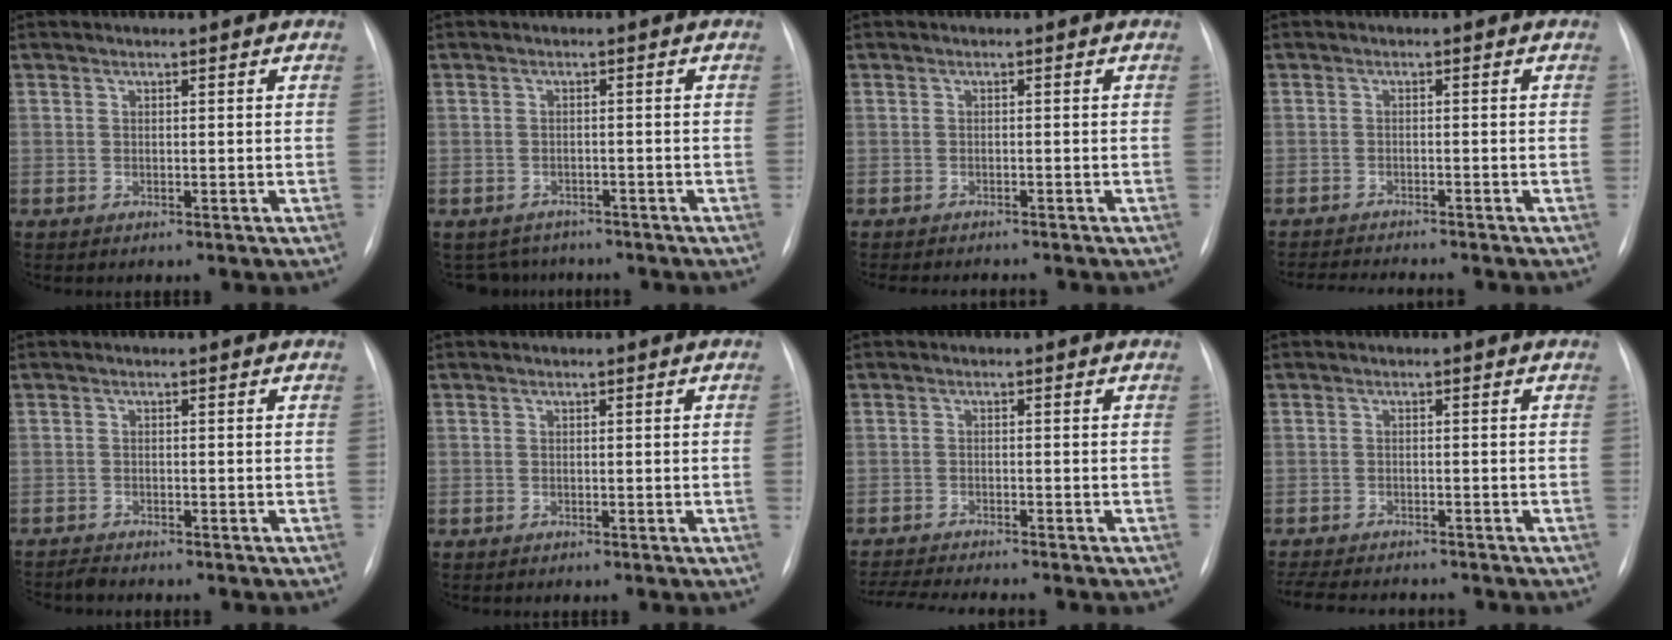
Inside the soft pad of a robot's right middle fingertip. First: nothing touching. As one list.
[{"total": 4.6, "force": [-4.1, 2.1, -0.3], "torque": [0.004, 0.004, -0.054]}, {"total": 6.3, "force": [-5.8, 0.7, 2.3], "torque": [-0.024, -0.005, -0.079]}, {"total": 8.1, "force": [-7.5, 0.1, 3.0], "torque": [-0.043, -0.014, -0.110]}, {"total": 1.9, "force": [-1.9, -0.1, 0.1], "torque": [0.000, -0.008, -0.032]}, {"total": 0.9, "force": [-0.1, -0.3, 0.8], "torque": [-0.012, -0.002, 0.002]}, {"total": 8.3, "force": [-7.5, -0.5, 3.5], "torque": [-0.054, -0.018, -0.117]}, {"total": 9.1, "force": [-8.2, 2.0, 3.3], "torque": [-0.060, -0.010, -0.118]}]